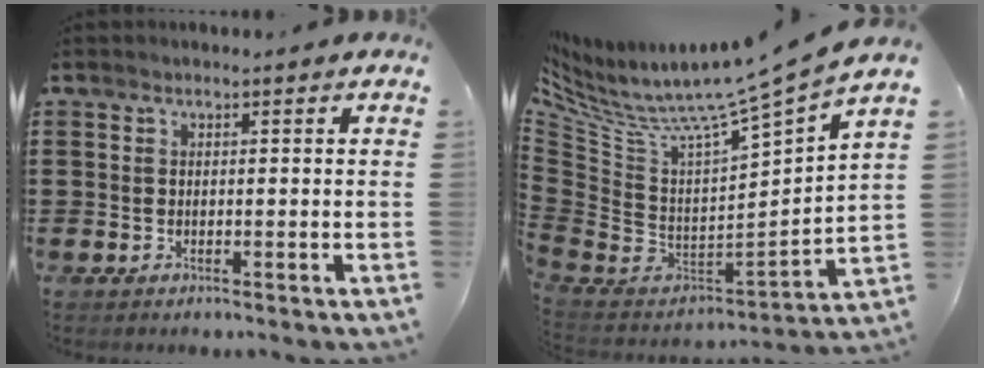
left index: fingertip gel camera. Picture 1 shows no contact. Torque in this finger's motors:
{"motor_torque": [-0.03, 0.07, 0.06, 0.13]}